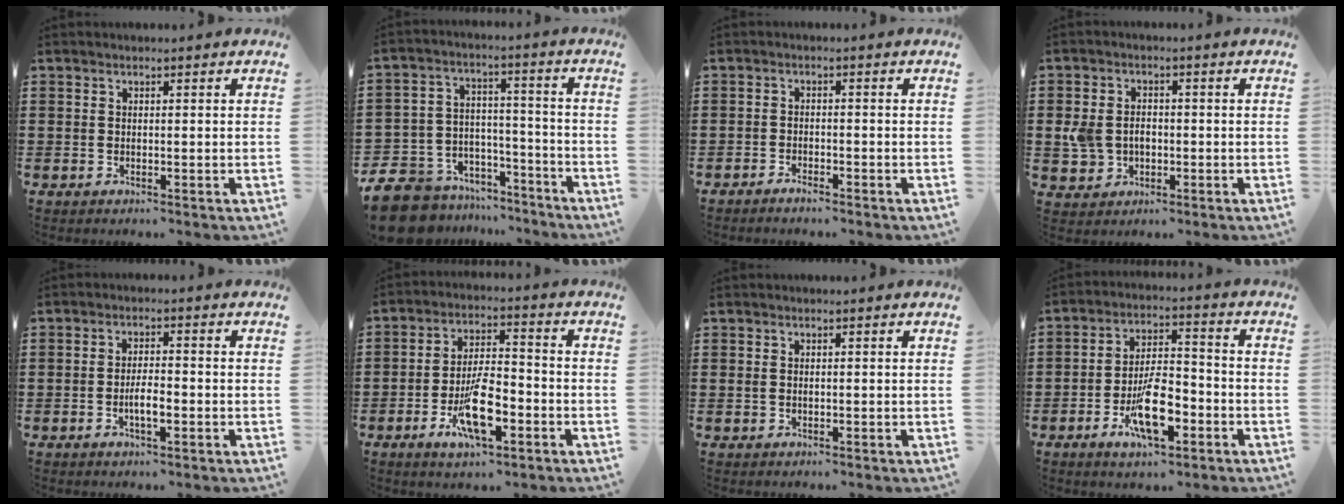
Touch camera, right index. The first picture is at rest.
{"total": 10.0, "force": [-8.9, 4.2, 1.8], "torque": [-0.064, 0.022, -0.175]}
{"total": 1.2, "force": [-1.1, 0.1, 0.2], "torque": [-0.006, 0.000, -0.023]}
{"total": 4.5, "force": [-0.4, 3.8, 2.4], "torque": [-0.068, 0.006, -0.013]}
{"total": 3.7, "force": [-1.3, 1.1, 3.3], "torque": [-0.064, 0.002, -0.025]}
{"total": 10.3, "force": [-4.2, 3.8, 8.6], "torque": [-0.166, 0.003, -0.072]}
{"total": 0.6, "force": [0.1, 0.4, 0.5], "torque": [-0.012, 0.001, 0.001]}
{"total": 10.3, "force": [-4.4, 4.1, 8.3], "torque": [-0.161, 0.004, -0.076]}